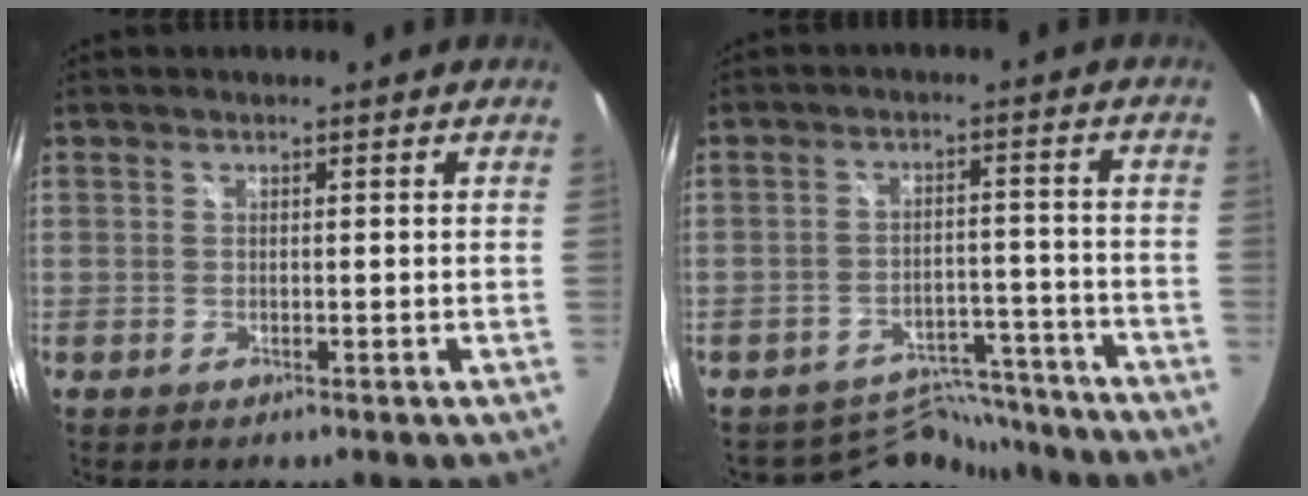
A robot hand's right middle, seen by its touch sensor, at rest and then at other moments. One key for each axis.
{"total": 9.3, "fx": -8.8, "fy": 3.1, "fz": -0.4, "tx": 0.000, "ty": 0.024, "tz": -0.126}